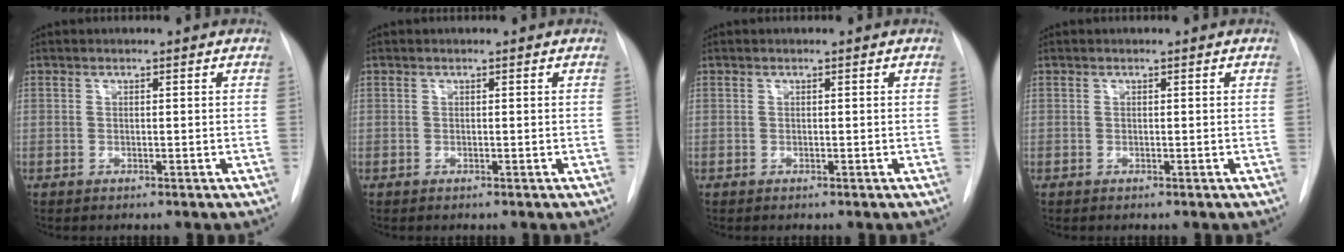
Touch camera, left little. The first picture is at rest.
{"total": 0.0}
{"total": 0.0}
{"total": 0.0}